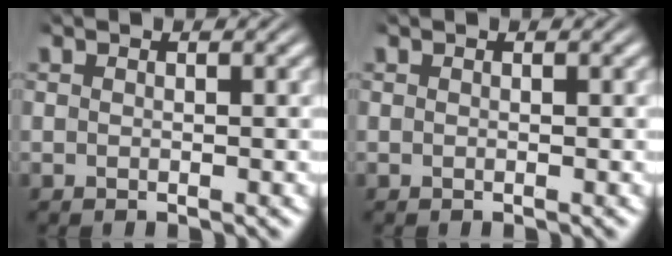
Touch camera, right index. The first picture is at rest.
{"total": 0.0}